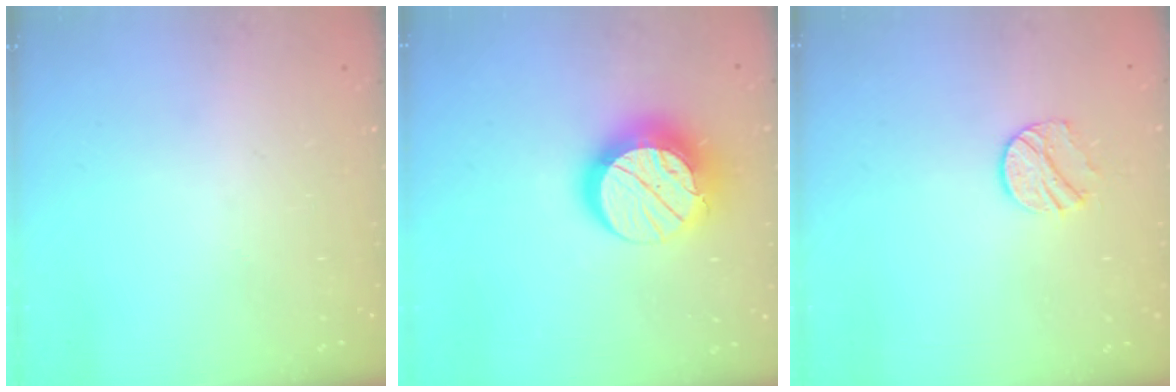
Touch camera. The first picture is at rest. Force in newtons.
{"total": 14.5, "press": 14.4, "slide": 1.0}
{"total": 9.1, "press": 9.1, "slide": 0.4}